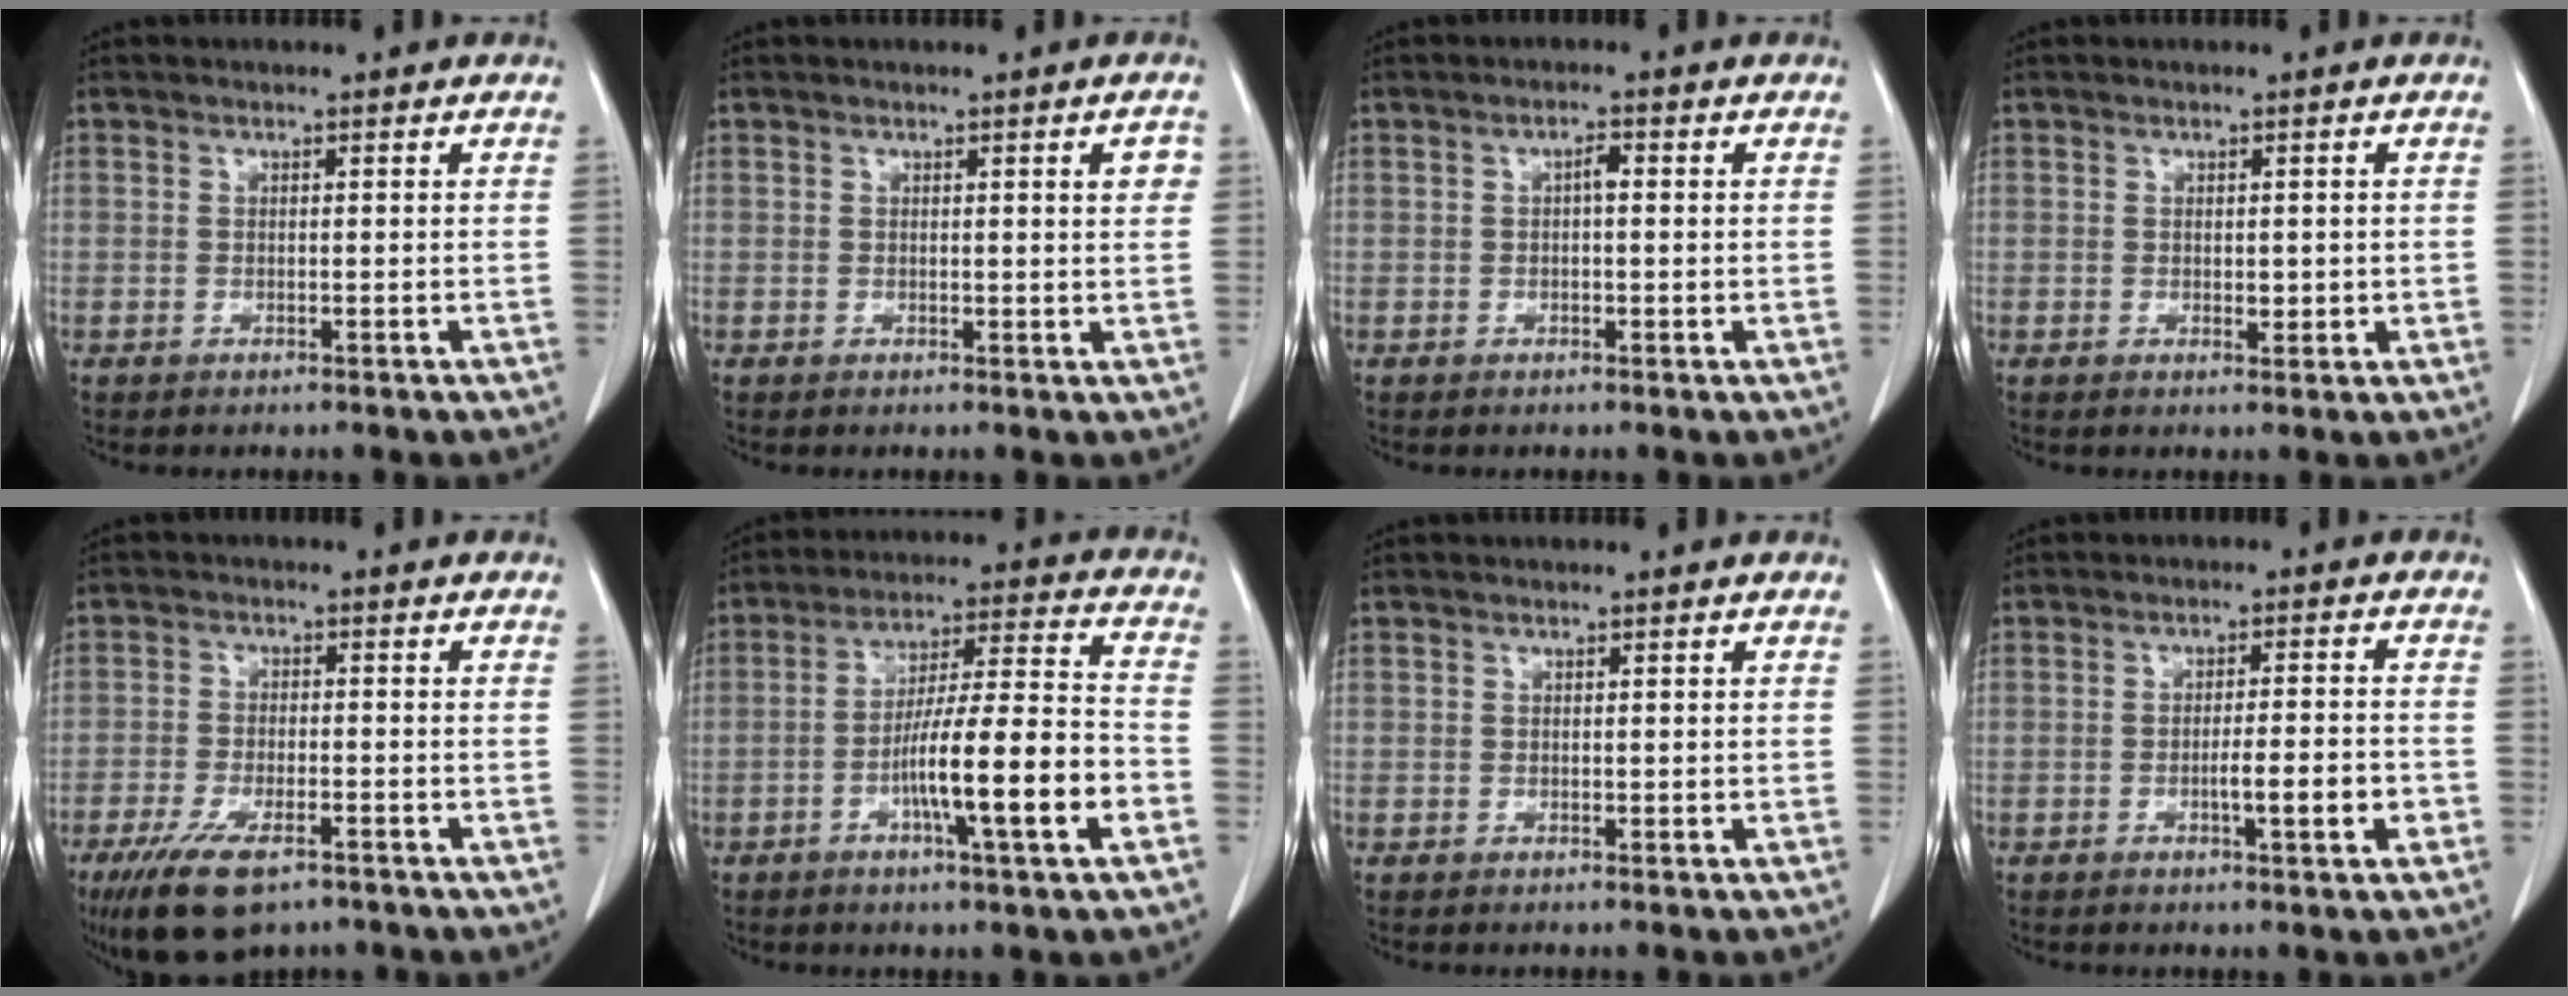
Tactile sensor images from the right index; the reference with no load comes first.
{"total": 2.5, "force": [0.8, 0.4, 2.3], "torque": [-0.022, 0.000, 0.009]}
{"total": 1.8, "force": [0.3, 0.6, 1.7], "torque": [-0.025, 0.004, 0.004]}
{"total": 1.7, "force": [0.0, 0.9, 1.4], "torque": [-0.016, -0.002, 0.003]}
{"total": 9.4, "force": [-6.1, 3.3, 6.4], "torque": [-0.118, -0.016, -0.104]}
{"total": 14.5, "force": [-4.8, 0.5, 13.7], "torque": [-0.228, 0.005, -0.079]}
{"total": 0.0}
{"total": 5.4, "force": [-1.7, 0.5, 5.1], "torque": [-0.076, 0.000, -0.023]}